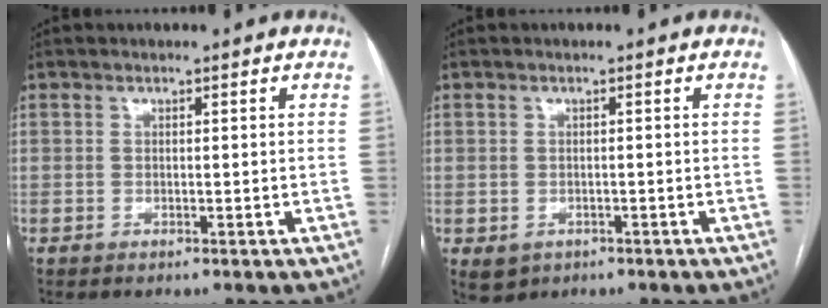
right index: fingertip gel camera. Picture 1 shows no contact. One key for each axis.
{"total": 2.8, "fx": -1.1, "fy": 2.4, "fz": 0.9, "tx": -0.013, "ty": -0.002, "tz": -0.006}